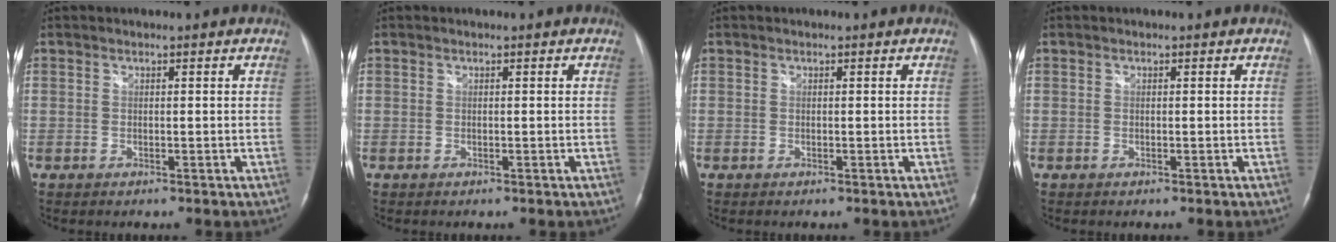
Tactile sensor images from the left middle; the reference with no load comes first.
{"total": 0.0}
{"total": 0.0}
{"total": 0.0}